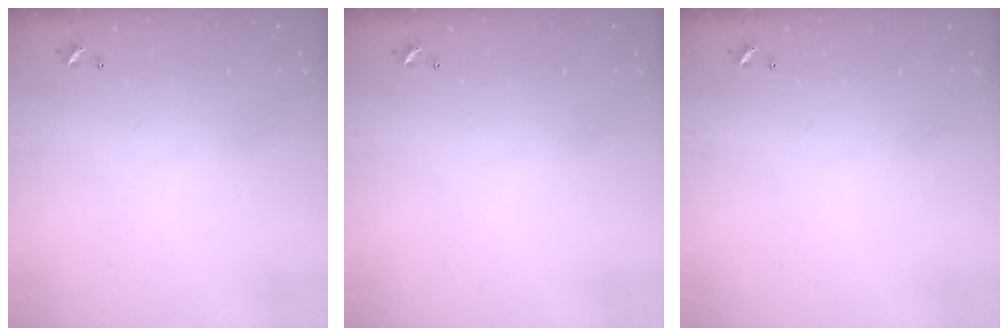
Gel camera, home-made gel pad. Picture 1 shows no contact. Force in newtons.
{"total": 0.0}
{"total": 0.0}